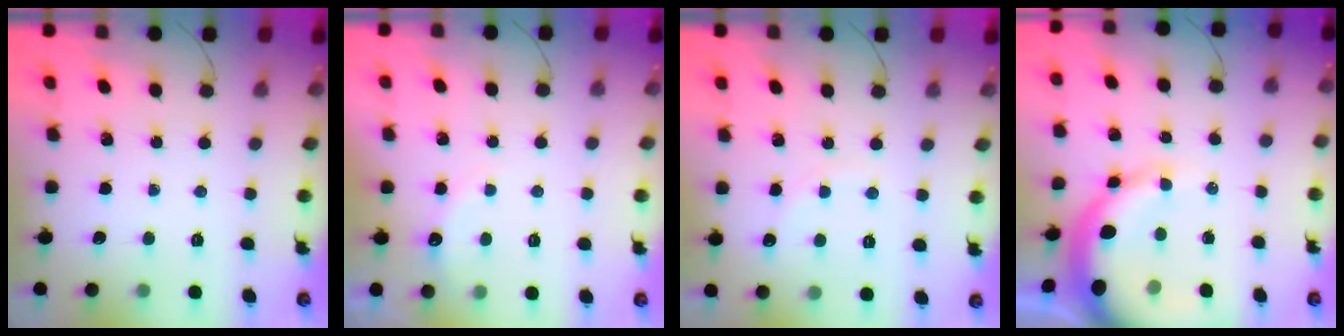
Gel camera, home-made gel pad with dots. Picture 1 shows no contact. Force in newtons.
{"total": 5.5, "press": 5.4, "slide": 1.0}
{"total": 3.9, "press": 3.8, "slide": 1.0}
{"total": 13.4, "press": 13.2, "slide": 2.8}